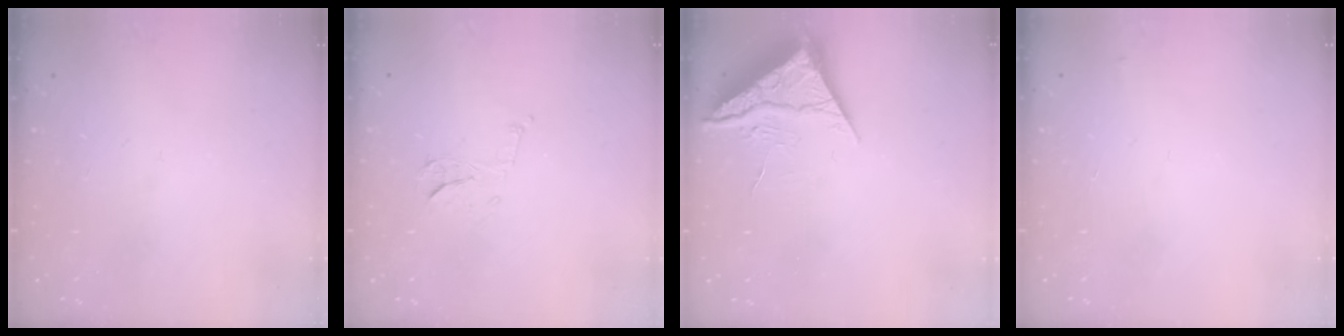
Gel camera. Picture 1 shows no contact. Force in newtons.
{"total": 6.0, "press": 6.0, "slide": 0.5}
{"total": 7.0, "press": 7.0, "slide": 0.3}
{"total": 2.5, "press": 2.5, "slide": 0.4}